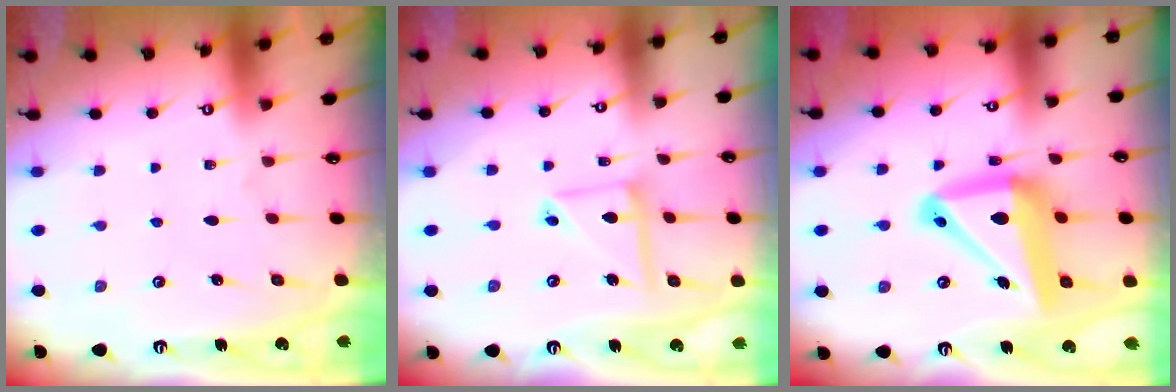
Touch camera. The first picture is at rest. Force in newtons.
{"total": 9.0, "press": 8.9, "slide": 0.7}
{"total": 18.0, "press": 17.8, "slide": 2.3}